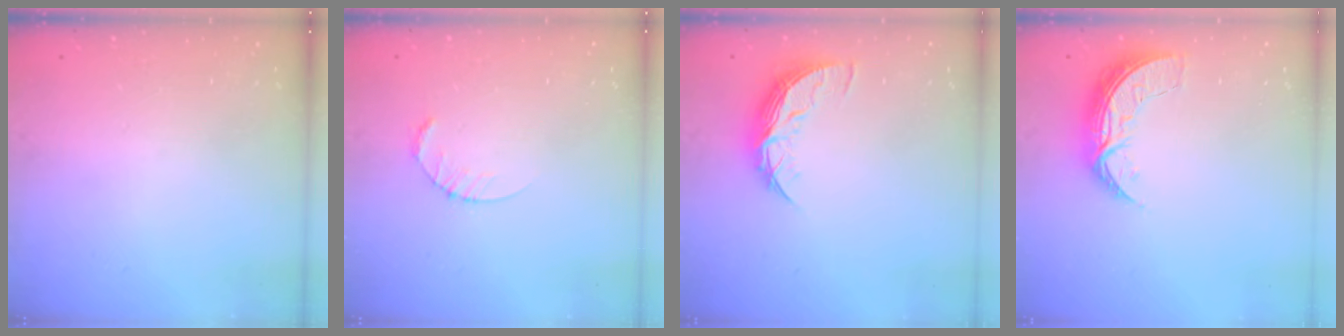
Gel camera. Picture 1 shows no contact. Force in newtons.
{"total": 2.6, "press": 2.6, "slide": 0.4}
{"total": 8.7, "press": 8.7, "slide": 0.4}
{"total": 8.1, "press": 8.0, "slide": 0.8}